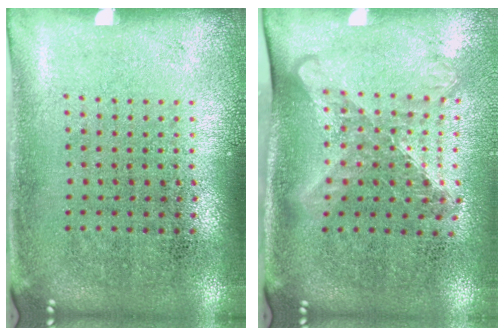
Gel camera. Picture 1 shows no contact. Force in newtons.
{"total": 1.6, "press": 1.2, "slide": 1.0}